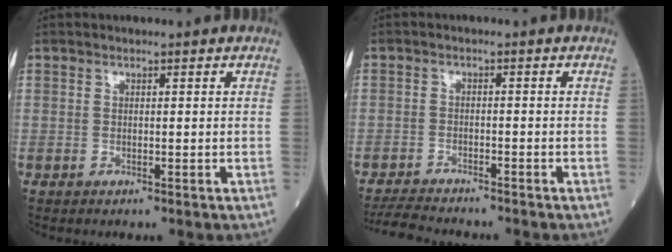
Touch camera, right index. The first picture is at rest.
{"total": 5.4, "force": [-5.2, 0.7, 1.3], "torque": [-0.022, -0.019, -0.092]}